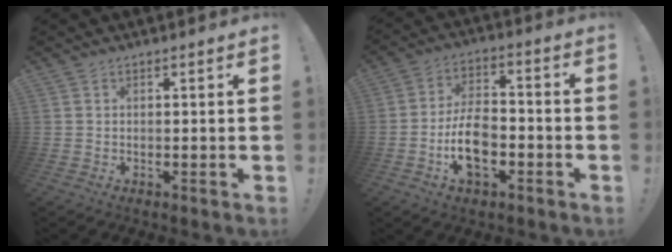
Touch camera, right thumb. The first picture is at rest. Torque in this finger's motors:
{"motor_torque": [0.02, 0.24, 0.05, 0.05, 0.28]}